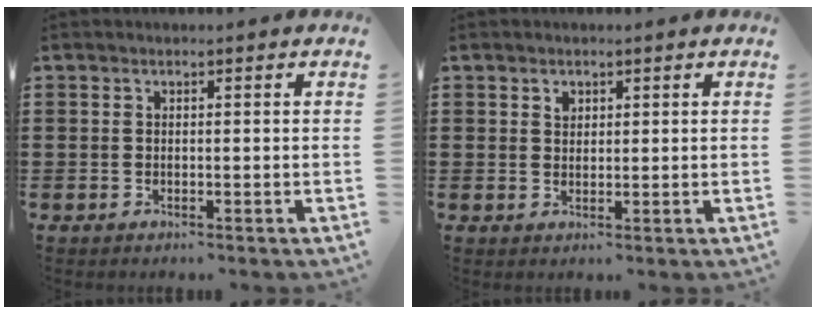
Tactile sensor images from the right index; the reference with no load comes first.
{"total": 1.3, "force": [0.8, 0.9, 0.4], "torque": [-0.008, 0.003, 0.016]}